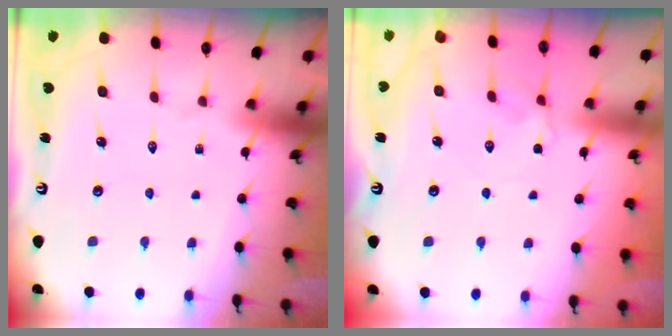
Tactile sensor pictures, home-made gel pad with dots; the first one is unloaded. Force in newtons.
{"total": 2.7, "press": 2.6, "slide": 0.6}